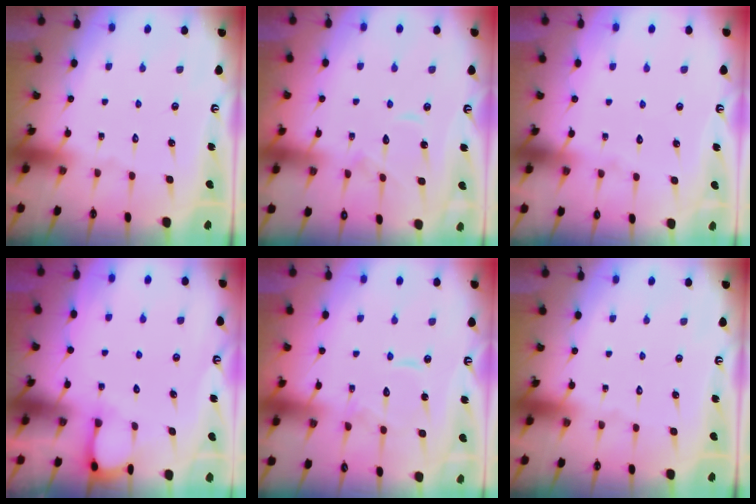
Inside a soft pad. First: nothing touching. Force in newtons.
{"total": 7.2, "press": 7.2, "slide": 0.2}
{"total": 3.8, "press": 3.8, "slide": 0.3}
{"total": 2.9, "press": 2.9, "slide": 0.4}
{"total": 9.9, "press": 9.9, "slide": 0.7}
{"total": 0.0}